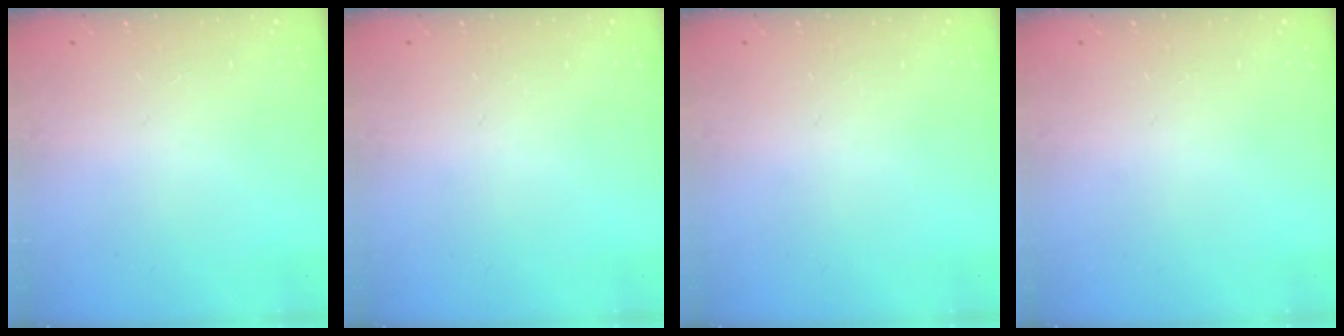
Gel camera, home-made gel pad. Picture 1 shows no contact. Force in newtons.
{"total": 0.0}
{"total": 0.0}
{"total": 0.0}